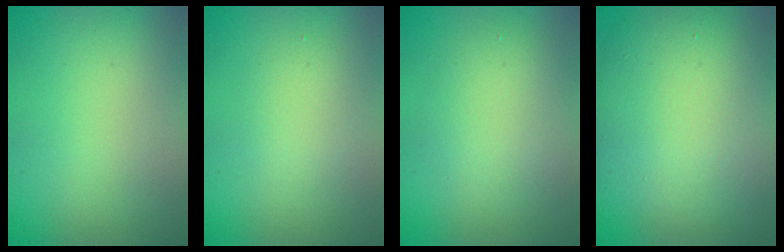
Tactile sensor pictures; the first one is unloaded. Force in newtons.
{"total": 2.0, "press": 2.0, "slide": 0.1}
{"total": 3.7, "press": 3.7, "slide": 0.0}
{"total": 12.8, "press": 12.8, "slide": 0.5}